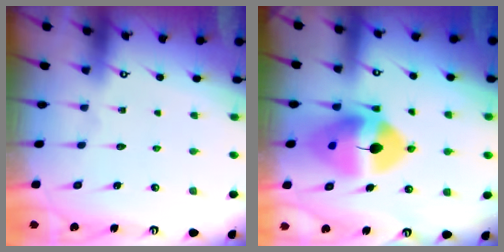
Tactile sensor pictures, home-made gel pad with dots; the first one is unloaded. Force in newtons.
{"total": 13.9, "press": 13.8, "slide": 1.9}